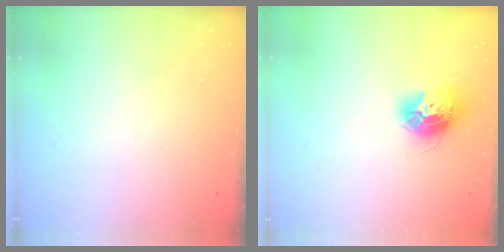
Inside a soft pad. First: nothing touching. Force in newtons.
{"total": 12.2, "press": 12.1, "slide": 1.1}